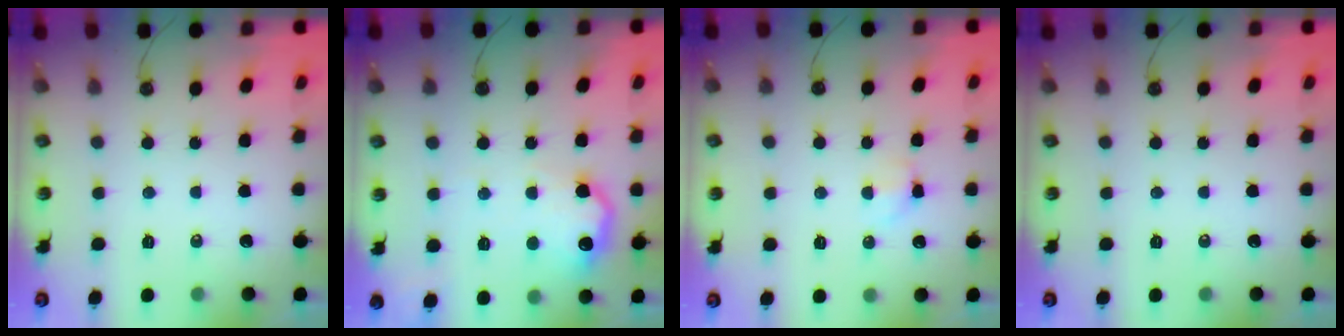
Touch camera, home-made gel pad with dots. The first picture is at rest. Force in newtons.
{"total": 12.3, "press": 12.2, "slide": 0.6}
{"total": 4.2, "press": 4.0, "slide": 1.1}
{"total": 0.0}